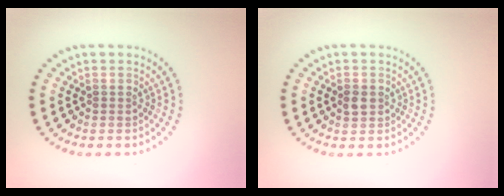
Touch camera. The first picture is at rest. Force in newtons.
{"total": 1.4, "press": 1.3, "slide": 0.3}